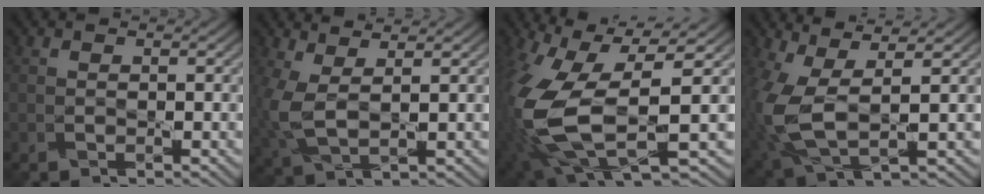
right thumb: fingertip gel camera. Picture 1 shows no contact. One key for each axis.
{"total": 5.9, "fx": 1.2, "fy": 2.6, "fz": 5.1, "tx": -0.140, "ty": -0.001, "tz": 0.022}
{"total": 15.4, "fx": -1.5, "fy": 7.0, "fz": 13.6, "tx": -0.331, "ty": -0.043, "tz": -0.006}
{"total": 9.6, "fx": 0.2, "fy": 4.5, "fz": 8.5, "tx": -0.220, "ty": -0.010, "tz": 0.008}